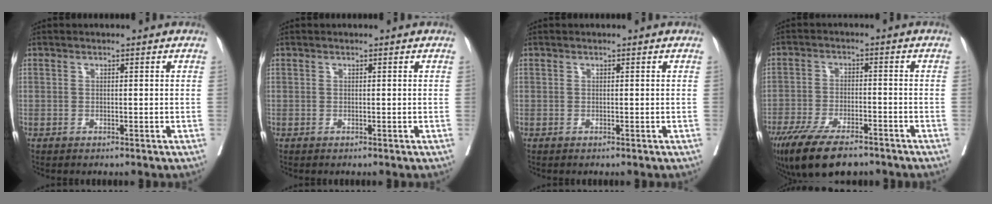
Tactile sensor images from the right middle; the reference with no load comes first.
{"total": 0.0}
{"total": 0.0}
{"total": 13.1, "force": [-9.8, 3.9, 7.9], "torque": [-0.150, -0.027, -0.161]}